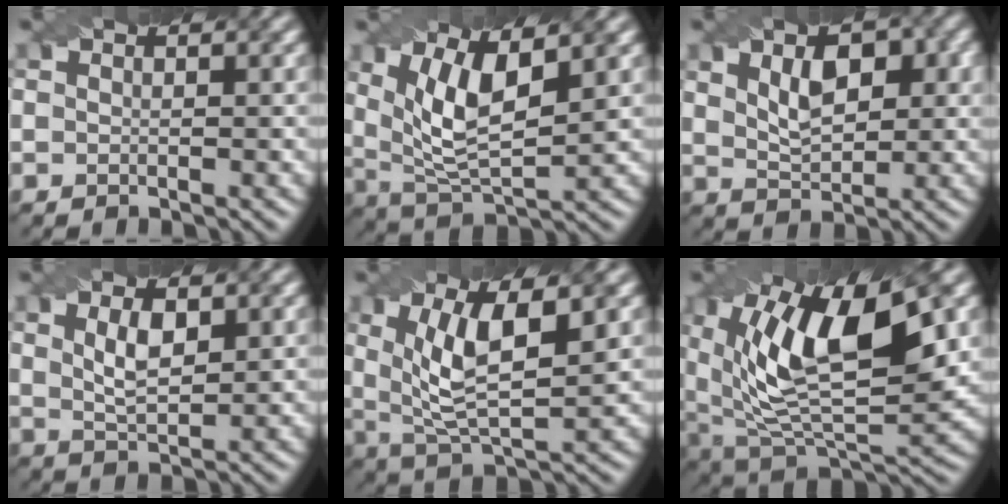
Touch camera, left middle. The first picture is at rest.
{"total": 7.3, "force": [2.2, 2.9, 6.3], "torque": [-0.130, -0.004, 0.040]}
{"total": 4.7, "force": [1.5, 2.6, 3.7], "torque": [-0.063, 0.003, 0.023]}
{"total": 3.2, "force": [1.1, 1.3, 2.7], "torque": [-0.058, -0.001, 0.025]}
{"total": 8.0, "force": [2.0, 2.9, 7.2], "torque": [-0.145, -0.002, 0.035]}
{"total": 13.9, "force": [4.4, 6.3, 11.6], "torque": [-0.209, 0.003, 0.074]}